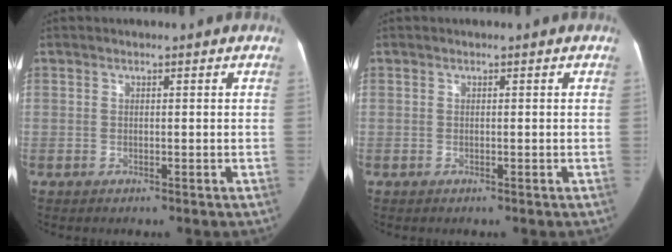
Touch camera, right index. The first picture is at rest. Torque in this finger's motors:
{"motor_torque": [-0.03, -0.02, 0.03, -0.01]}